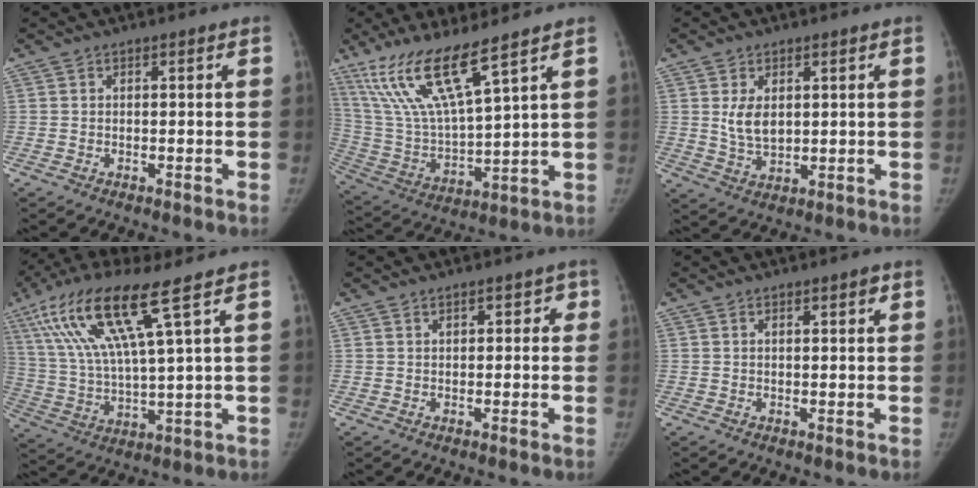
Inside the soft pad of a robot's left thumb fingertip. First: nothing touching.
{"total": 16.2, "force": [10.6, 2.6, 11.9], "torque": [-0.242, -0.052, 0.222]}
{"total": 5.7, "force": [1.4, 3.5, 4.2], "torque": [-0.063, -0.014, 0.036]}
{"total": 16.5, "force": [7.6, 1.9, 14.5], "torque": [-0.318, -0.015, 0.148]}
{"total": 2.4, "force": [1.0, 1.6, 1.5], "torque": [0.003, 0.002, 0.009]}
{"total": 2.0, "force": [1.1, 0.7, 1.5], "torque": [-0.015, -0.003, 0.014]}